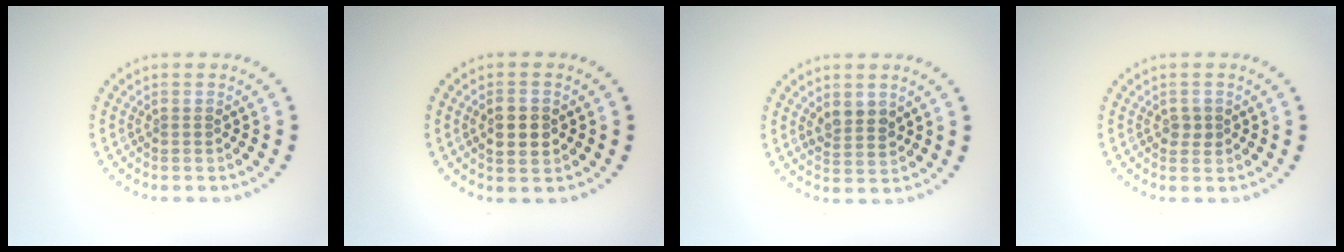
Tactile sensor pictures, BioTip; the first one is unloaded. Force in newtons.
{"total": 2.3, "press": 2.3, "slide": 0.2}
{"total": 2.2, "press": 2.0, "slide": 1.0}
{"total": 1.2, "press": 1.1, "slide": 0.3}